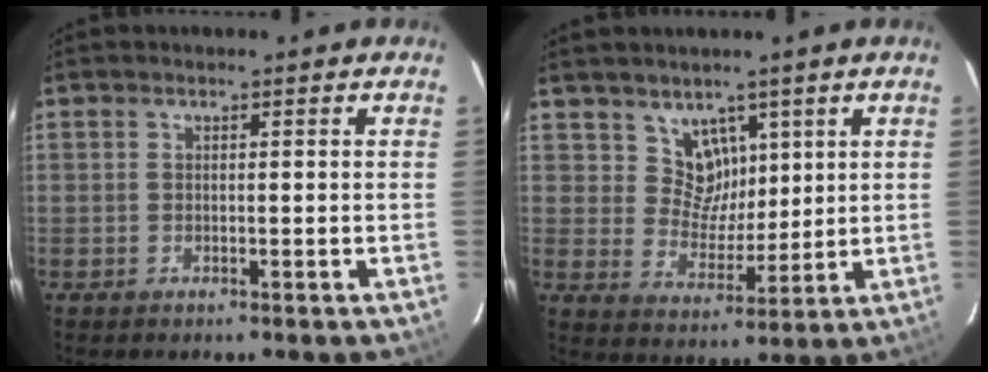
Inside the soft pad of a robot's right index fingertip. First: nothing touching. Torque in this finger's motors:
{"motor_torque": [-0.02, 0.05, 0.00, 0.00]}